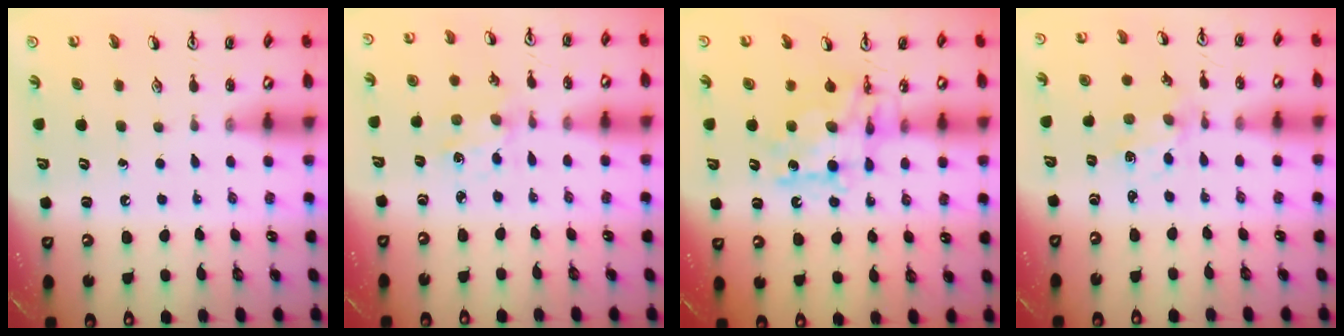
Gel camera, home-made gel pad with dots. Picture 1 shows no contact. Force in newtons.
{"total": 1.4, "press": 1.4, "slide": 0.3}
{"total": 9.5, "press": 9.5, "slide": 0.9}
{"total": 2.4, "press": 2.4, "slide": 0.4}